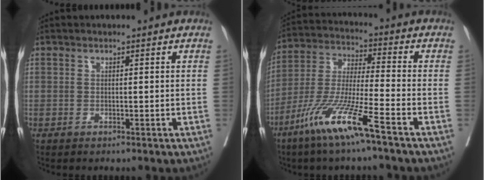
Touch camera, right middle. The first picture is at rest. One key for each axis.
{"total": 12.4, "fx": -7.4, "fy": -0.3, "fz": 9.9, "tx": -0.206, "ty": -0.029, "tz": -0.152}